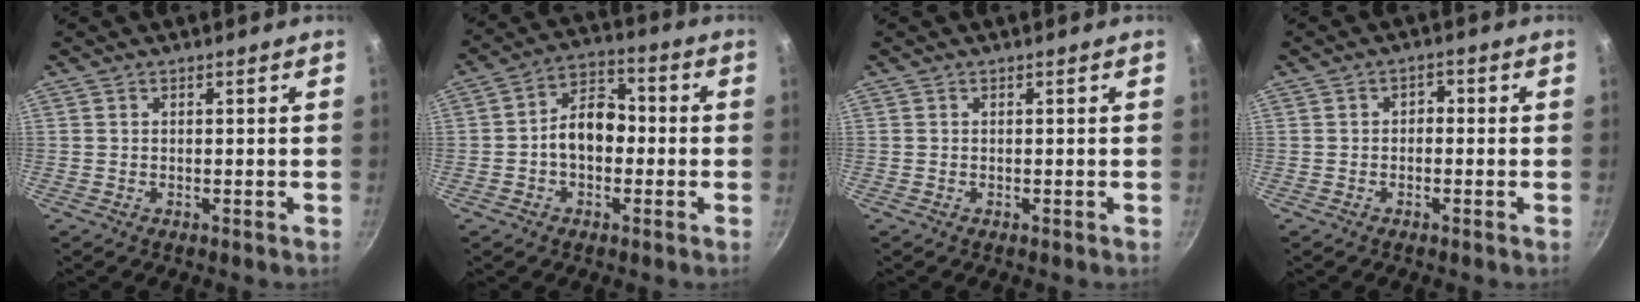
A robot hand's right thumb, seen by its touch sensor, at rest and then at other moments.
{"total": 9.3, "force": [-1.1, 6.5, 6.5], "torque": [-0.069, 0.036, -0.032]}
{"total": 0.0}
{"total": 1.9, "force": [-0.5, 1.4, 1.1], "torque": [-0.012, 0.010, -0.012]}